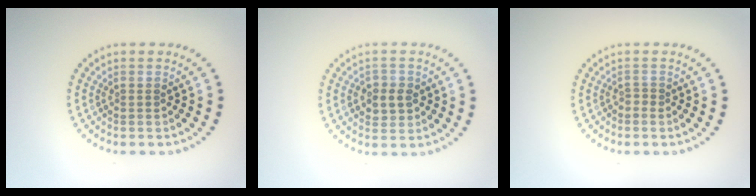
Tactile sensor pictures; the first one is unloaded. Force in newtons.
{"total": 2.2, "press": 2.2, "slide": 0.5}
{"total": 0.5, "press": 0.3, "slide": 0.4}